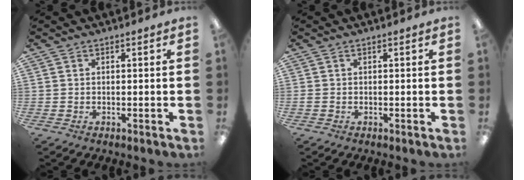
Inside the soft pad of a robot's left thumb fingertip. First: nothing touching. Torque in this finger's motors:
{"motor_torque": [0.05, -0.42, -0.47, 0.12, 0.00]}